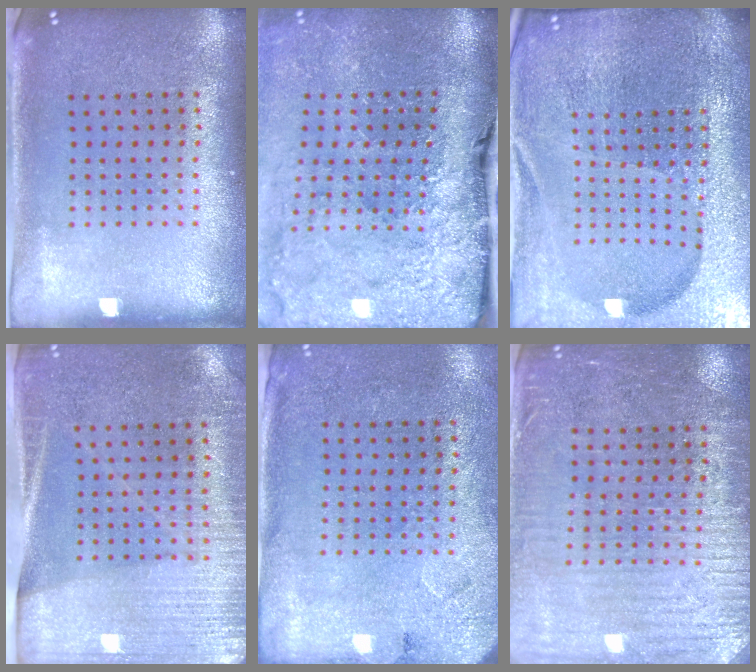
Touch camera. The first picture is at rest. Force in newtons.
{"total": 4.5, "press": 3.5, "slide": 2.8}
{"total": 5.5, "press": 5.0, "slide": 2.3}
{"total": 2.8, "press": 2.5, "slide": 1.3}
{"total": 2.7, "press": 2.2, "slide": 1.5}
{"total": 3.1, "press": 2.9, "slide": 1.1}